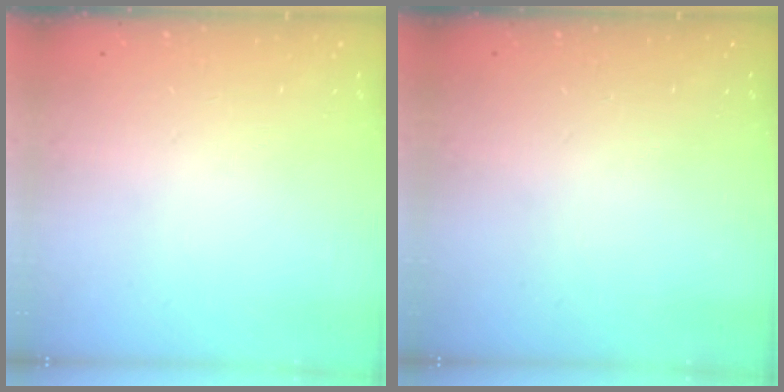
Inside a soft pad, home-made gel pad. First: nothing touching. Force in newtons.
{"total": 0.0}